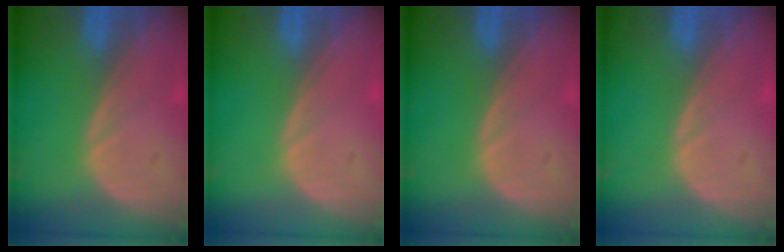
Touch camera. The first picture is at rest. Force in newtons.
{"total": 0.0}
{"total": 0.0}
{"total": 0.0}